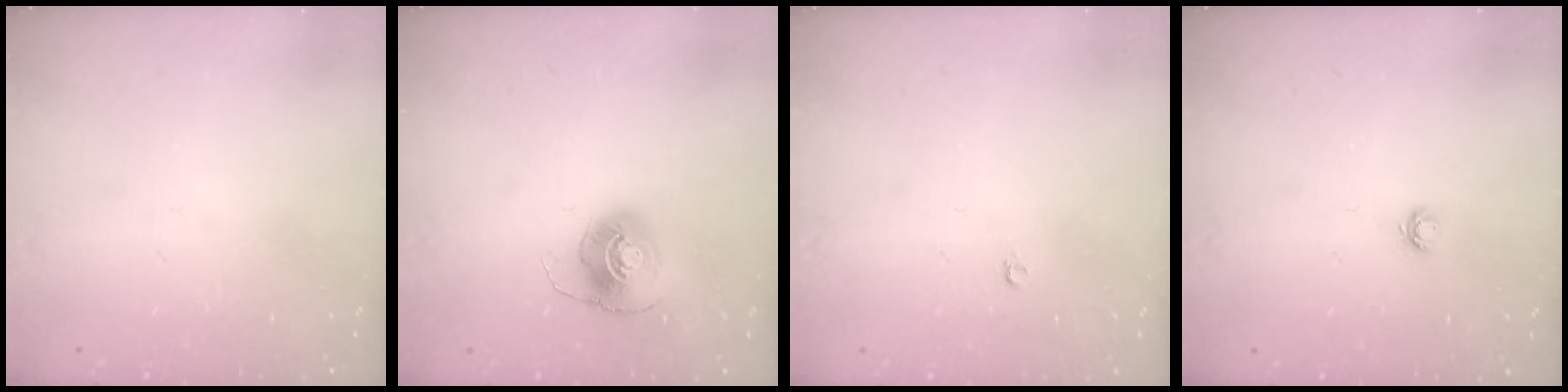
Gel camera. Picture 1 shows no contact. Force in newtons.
{"total": 7.7, "press": 7.7, "slide": 0.2}
{"total": 3.2, "press": 3.2, "slide": 0.2}
{"total": 3.7, "press": 3.7, "slide": 0.5}